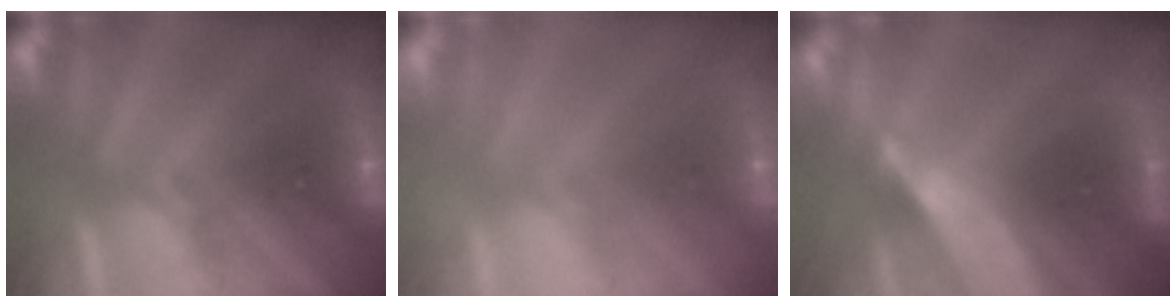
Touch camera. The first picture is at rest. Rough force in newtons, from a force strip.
{"total": 8.1}
{"total": 8.4}